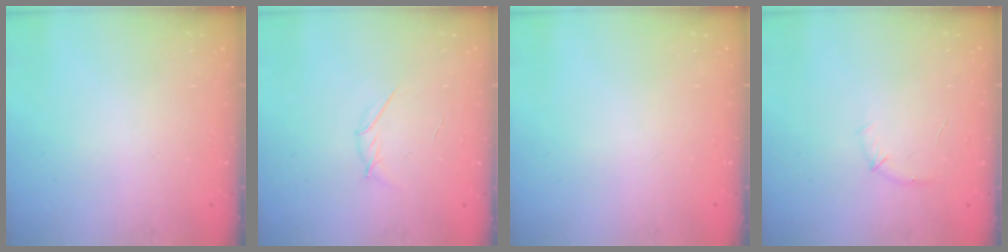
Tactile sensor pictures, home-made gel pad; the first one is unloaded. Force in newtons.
{"total": 3.3, "press": 3.2, "slide": 0.8}
{"total": 0.0}
{"total": 5.5, "press": 5.3, "slide": 1.5}